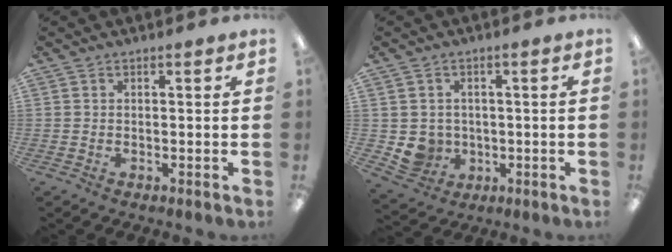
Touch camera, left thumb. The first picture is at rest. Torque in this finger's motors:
{"motor_torque": [-0.29, 0.32, -0.03, -0.02, 0.01]}